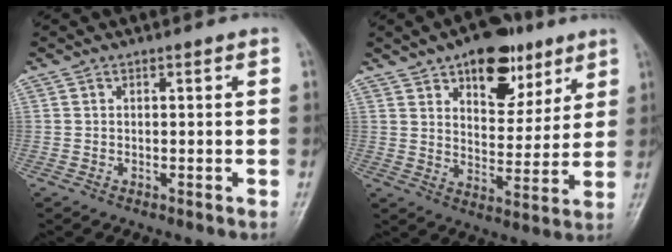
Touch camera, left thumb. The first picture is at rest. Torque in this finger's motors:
{"motor_torque": [-0.03, 0.00, 0.09, -0.39, 0.13]}